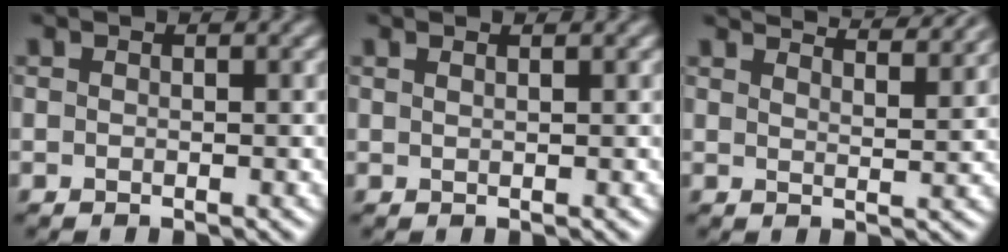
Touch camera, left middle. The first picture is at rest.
{"total": 1.1, "force": [0.8, 0.4, 0.7], "torque": [0.000, -0.003, 0.002]}
{"total": 8.0, "force": [6.9, 1.9, 3.6], "torque": [-0.023, 0.023, 0.051]}